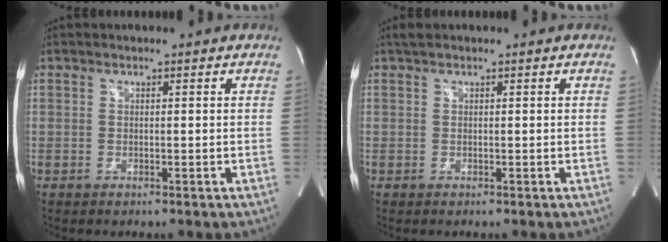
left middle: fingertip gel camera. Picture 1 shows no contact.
{"total": 1.2, "force": [0.9, 0.3, 0.6], "torque": [-0.017, 0.015, 0.018]}